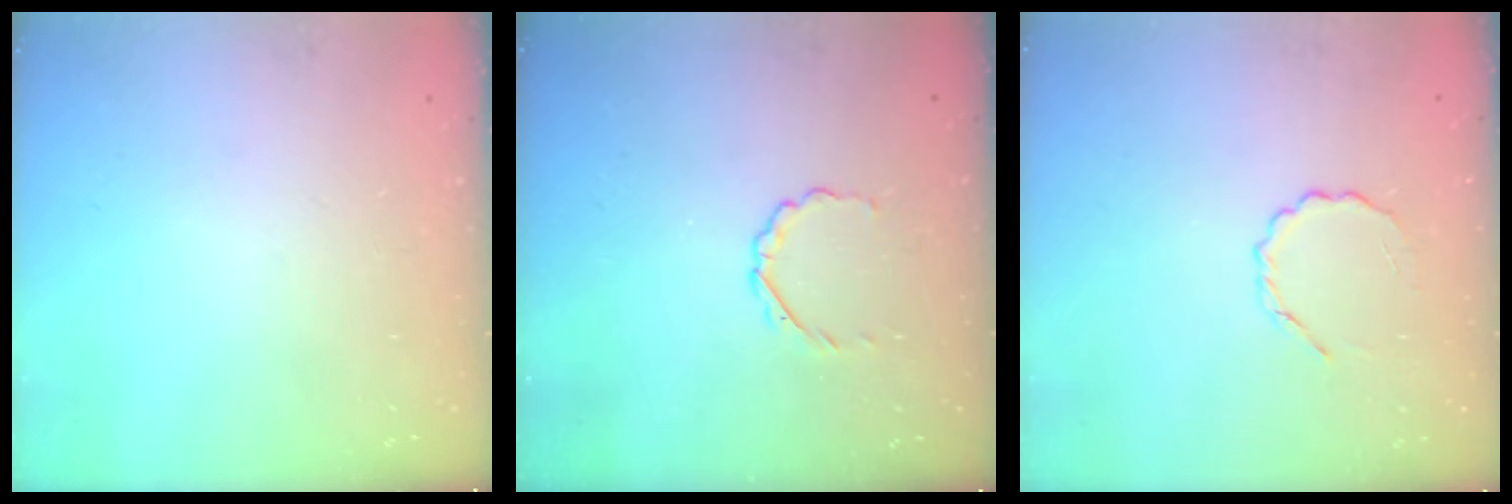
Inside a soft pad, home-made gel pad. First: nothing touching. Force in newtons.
{"total": 2.7, "press": 2.5, "slide": 0.9}
{"total": 3.0, "press": 2.8, "slide": 1.0}